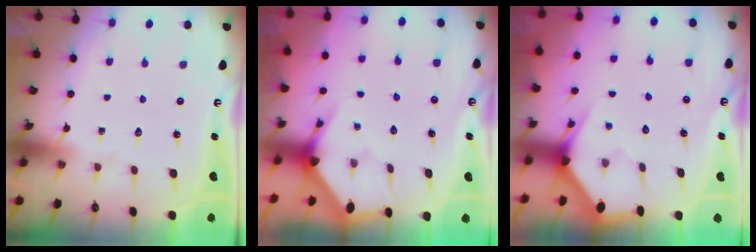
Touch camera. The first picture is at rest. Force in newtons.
{"total": 3.0, "press": 3.0, "slide": 0.1}
{"total": 3.0, "press": 3.0, "slide": 0.1}